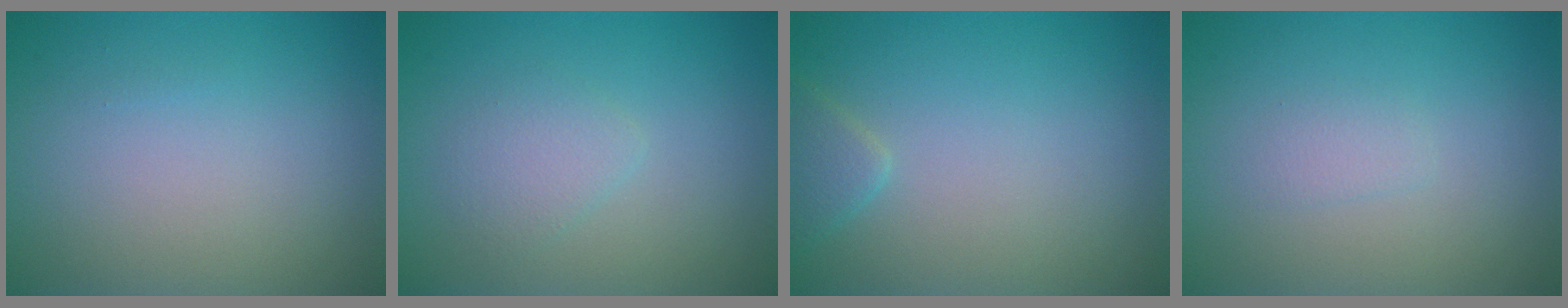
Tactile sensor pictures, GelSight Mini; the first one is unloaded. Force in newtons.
{"total": 1.8, "press": 1.8, "slide": 0.1}
{"total": 1.5, "press": 1.5, "slide": 0.2}
{"total": 0.9, "press": 0.9, "slide": 0.0}